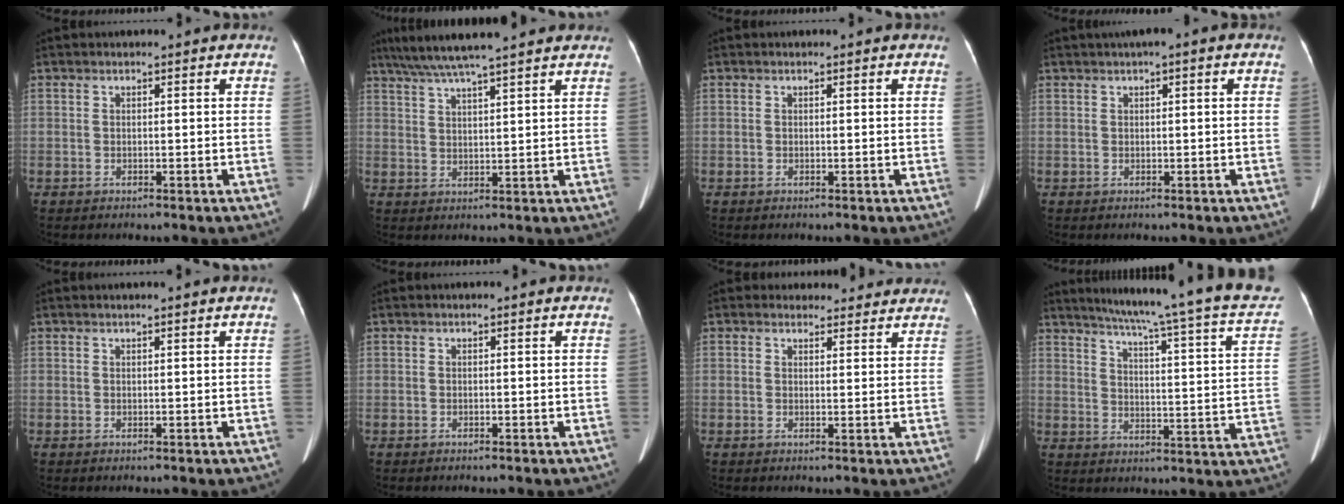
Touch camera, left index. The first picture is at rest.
{"total": 13.0, "force": [11.0, 0.1, 6.9], "torque": [-0.125, 0.045, 0.163]}
{"total": 0.0}
{"total": 2.1, "force": [0.8, 0.3, 1.9], "torque": [-0.031, 0.012, 0.009]}
{"total": 1.0, "force": [0.9, -0.3, 0.5], "torque": [-0.013, 0.007, 0.019]}
{"total": 0.0}
{"total": 6.7, "force": [6.2, 2.6, 0.3], "torque": [0.020, 0.009, 0.053]}
{"total": 25.5, "force": [21.5, 0.8, 13.6], "torque": [-0.195, -0.045, 0.258]}